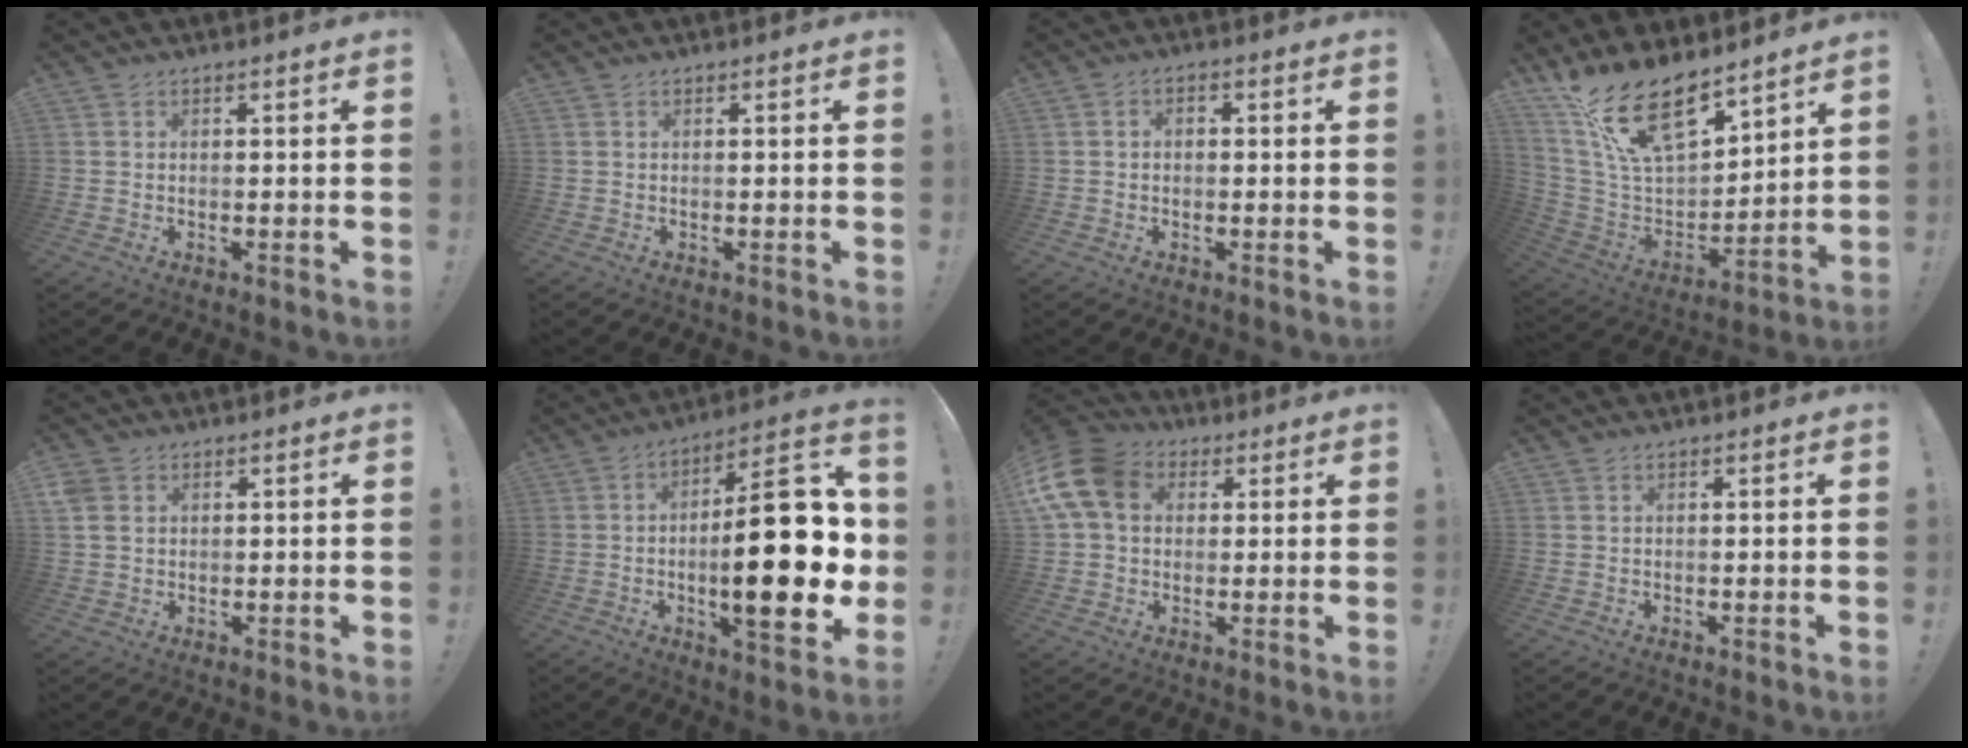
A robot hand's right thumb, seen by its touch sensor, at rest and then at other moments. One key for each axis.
{"total": 0.0}
{"total": 1.8, "fx": -1.0, "fy": 1.1, "fz": 1.1, "tx": -0.020, "ty": 0.010, "tz": -0.018}
{"total": 20.1, "fx": 15.1, "fy": 7.7, "fz": 10.8, "tx": -0.201, "ty": -0.108, "tz": 0.280}
{"total": 4.4, "fx": 1.7, "fy": 3.4, "fz": 2.1, "tx": -0.039, "ty": 0.004, "tz": 0.038}
{"total": 27.0, "fx": -2.5, "fy": 8.5, "fz": 25.5, "tx": -0.395, "ty": 0.008, "tz": -0.039}
{"total": 14.5, "fx": 3.5, "fy": 10.9, "fz": 8.9, "tx": -0.185, "ty": 0.001, "tz": 0.069}
{"total": 0.0}